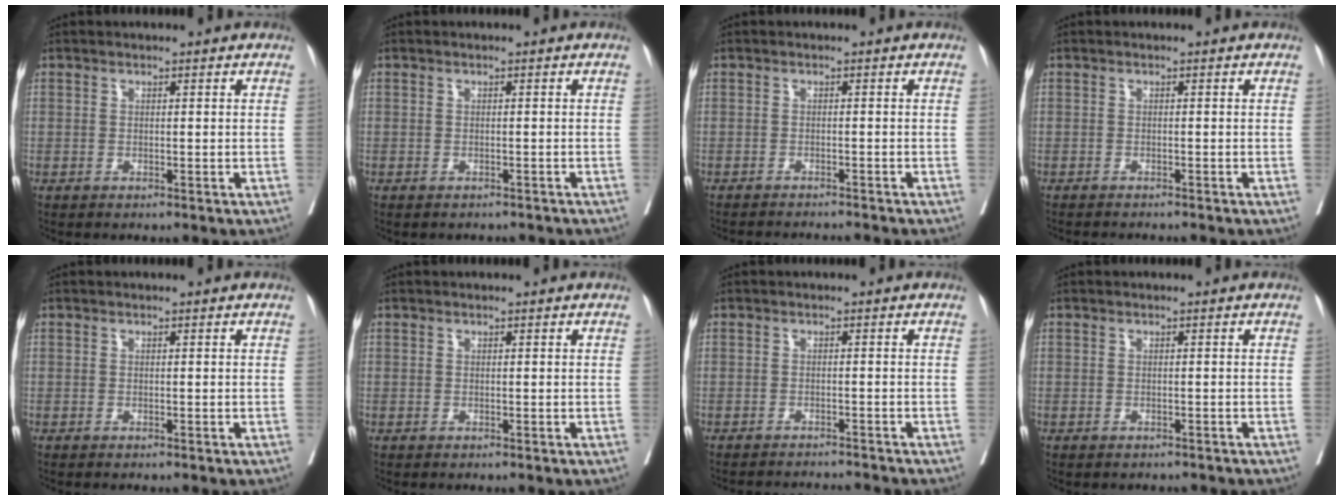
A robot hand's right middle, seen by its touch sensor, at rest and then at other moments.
{"total": 4.7, "force": [-4.3, 1.3, 1.4], "torque": [-0.018, 0.001, -0.049]}
{"total": 8.8, "force": [-8.4, -0.1, 2.8], "torque": [-0.021, -0.012, -0.107]}
{"total": 5.6, "force": [-5.2, 0.2, 2.2], "torque": [-0.018, -0.009, -0.070]}
{"total": 3.4, "force": [-3.1, 0.2, 1.5], "torque": [-0.015, -0.003, -0.041]}
{"total": 0.0}
{"total": 7.8, "force": [-7.6, -0.5, 1.4], "torque": [-0.010, -0.003, -0.102]}
{"total": 4.1, "force": [-3.7, 1.2, 1.4], "torque": [-0.019, 0.000, -0.044]}